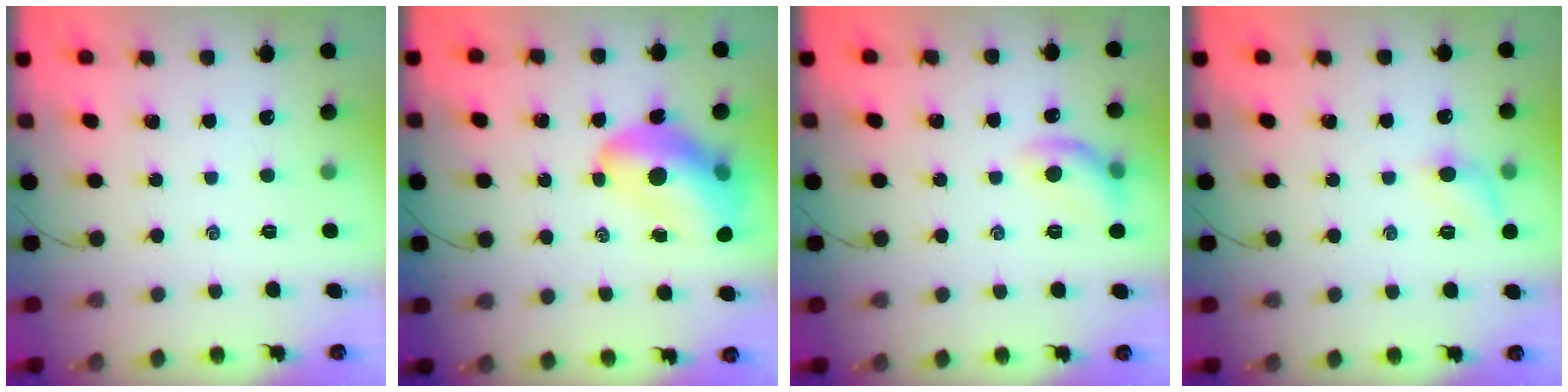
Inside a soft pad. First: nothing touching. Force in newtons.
{"total": 14.5, "press": 13.8, "slide": 4.3}
{"total": 9.8, "press": 9.8, "slide": 0.2}
{"total": 7.8, "press": 7.7, "slide": 1.5}